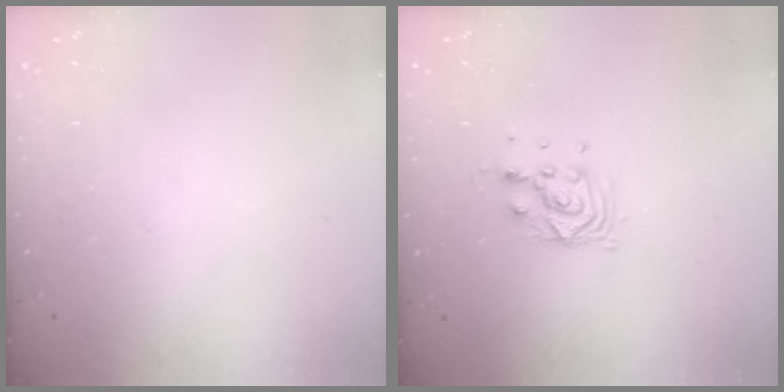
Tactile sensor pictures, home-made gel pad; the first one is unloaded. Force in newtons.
{"total": 7.2, "press": 7.2, "slide": 0.6}